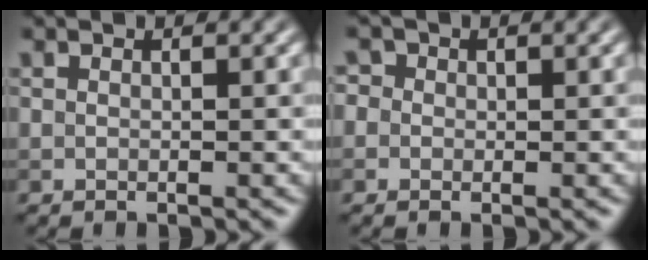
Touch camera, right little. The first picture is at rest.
{"total": 1.9, "force": [0.7, 1.6, 0.7], "torque": [0.000, 0.009, -0.014]}